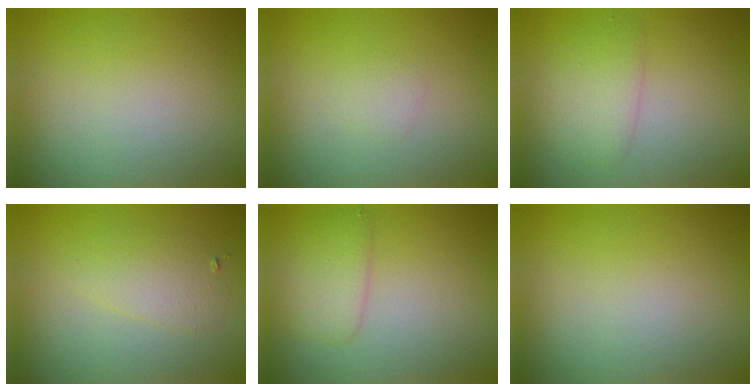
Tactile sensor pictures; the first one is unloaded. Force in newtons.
{"total": 0.8, "press": 0.8, "slide": 0.1}
{"total": 2.6, "press": 2.6, "slide": 0.1}
{"total": 2.2, "press": 2.2, "slide": 0.1}
{"total": 2.8, "press": 2.8, "slide": 0.1}
{"total": 0.0}